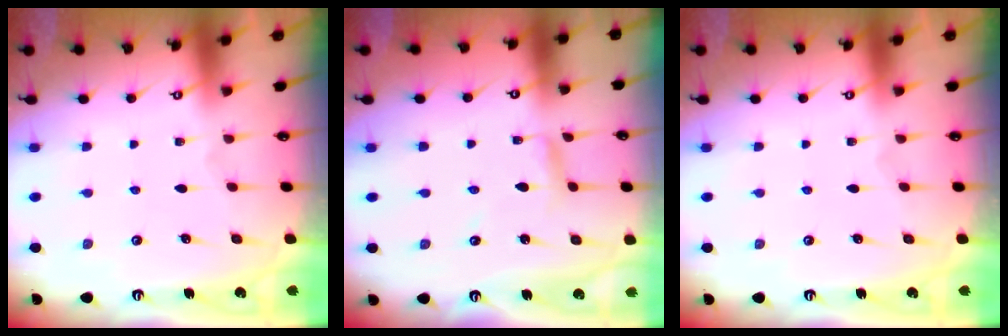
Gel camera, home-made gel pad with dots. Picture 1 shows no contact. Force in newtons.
{"total": 2.2, "press": 2.2, "slide": 0.2}
{"total": 0.0}